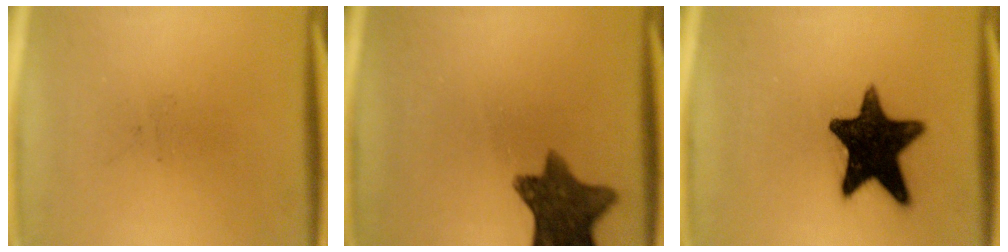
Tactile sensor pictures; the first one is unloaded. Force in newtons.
{"total": 10.8}
{"total": 16.1}